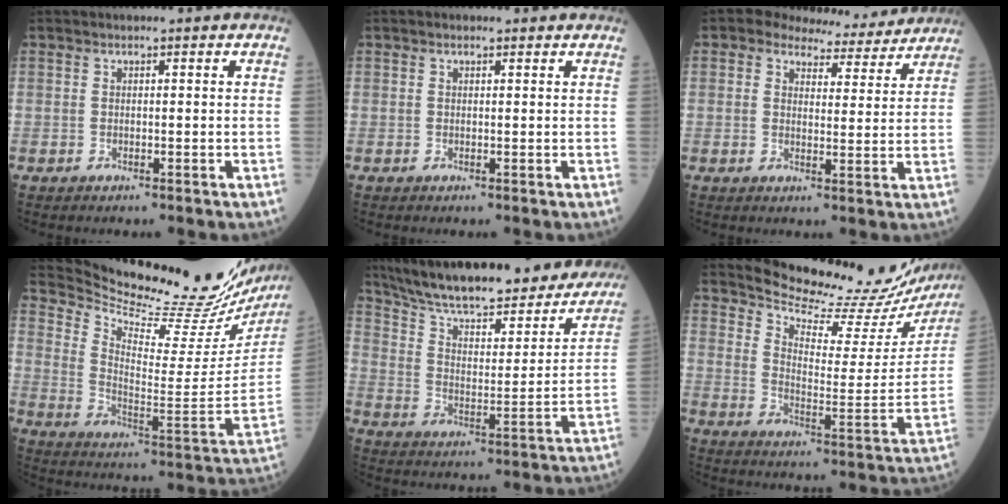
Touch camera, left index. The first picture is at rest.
{"total": 0.9, "force": [0.8, 0.3, 0.4], "torque": [-0.014, 0.005, 0.010]}
{"total": 9.3, "force": [8.5, 3.3, 2.1], "torque": [-0.022, 0.007, 0.098]}
{"total": 26.0, "force": [24.3, 2.1, 8.9], "torque": [-0.155, -0.114, 0.331]}
{"total": 29.8, "force": [25.4, 6.7, 14.1], "torque": [-0.225, -0.027, 0.344]}
{"total": 20.9, "force": [20.5, 2.3, 3.1], "torque": [-0.054, -0.098, 0.255]}